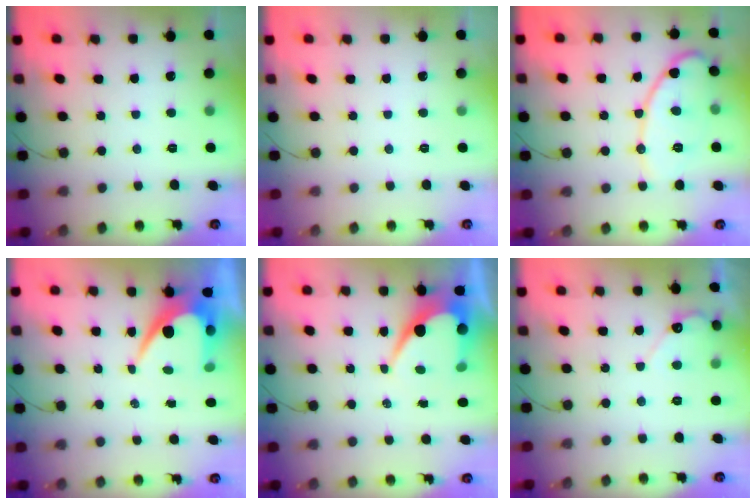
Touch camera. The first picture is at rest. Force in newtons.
{"total": 0.0}
{"total": 11.9, "press": 11.8, "slide": 0.5}
{"total": 8.7, "press": 8.7, "slide": 0.5}
{"total": 8.8, "press": 8.8, "slide": 0.7}
{"total": 5.4, "press": 5.3, "slide": 0.4}